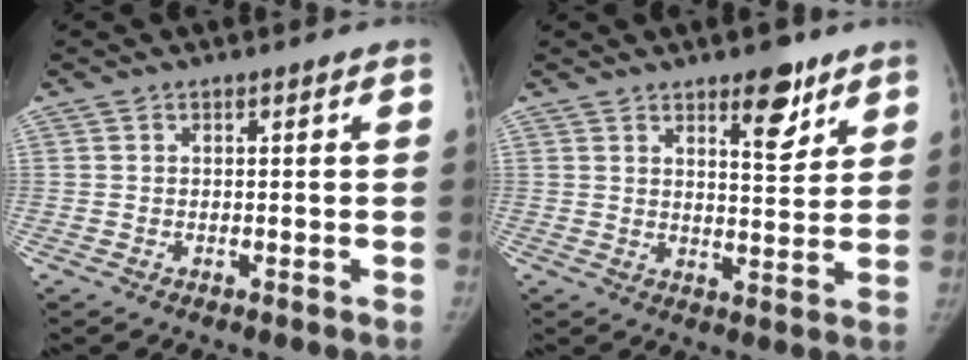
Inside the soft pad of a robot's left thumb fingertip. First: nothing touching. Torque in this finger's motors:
{"motor_torque": [0.17, 0.09, 0.64, -0.78, 0.22]}